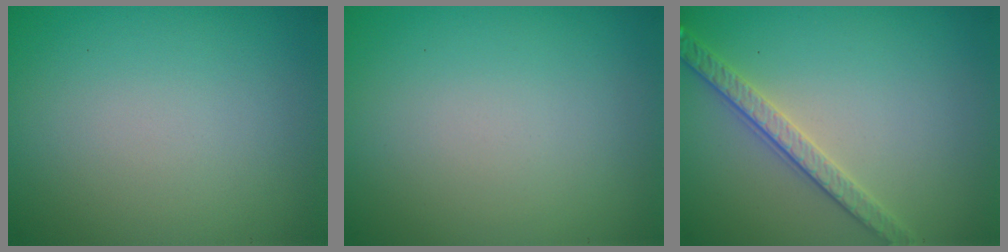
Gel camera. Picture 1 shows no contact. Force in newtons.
{"total": 0.0}
{"total": 2.7, "press": 2.6, "slide": 0.9}